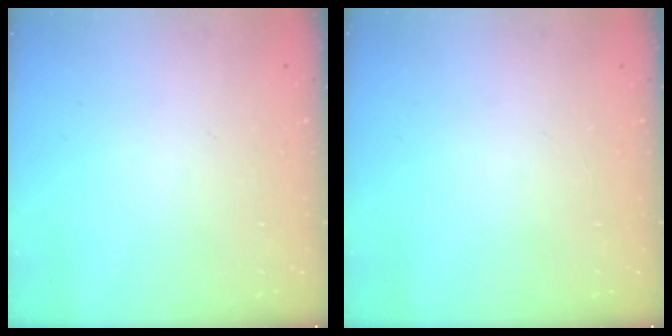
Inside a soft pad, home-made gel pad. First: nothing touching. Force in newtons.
{"total": 0.0}